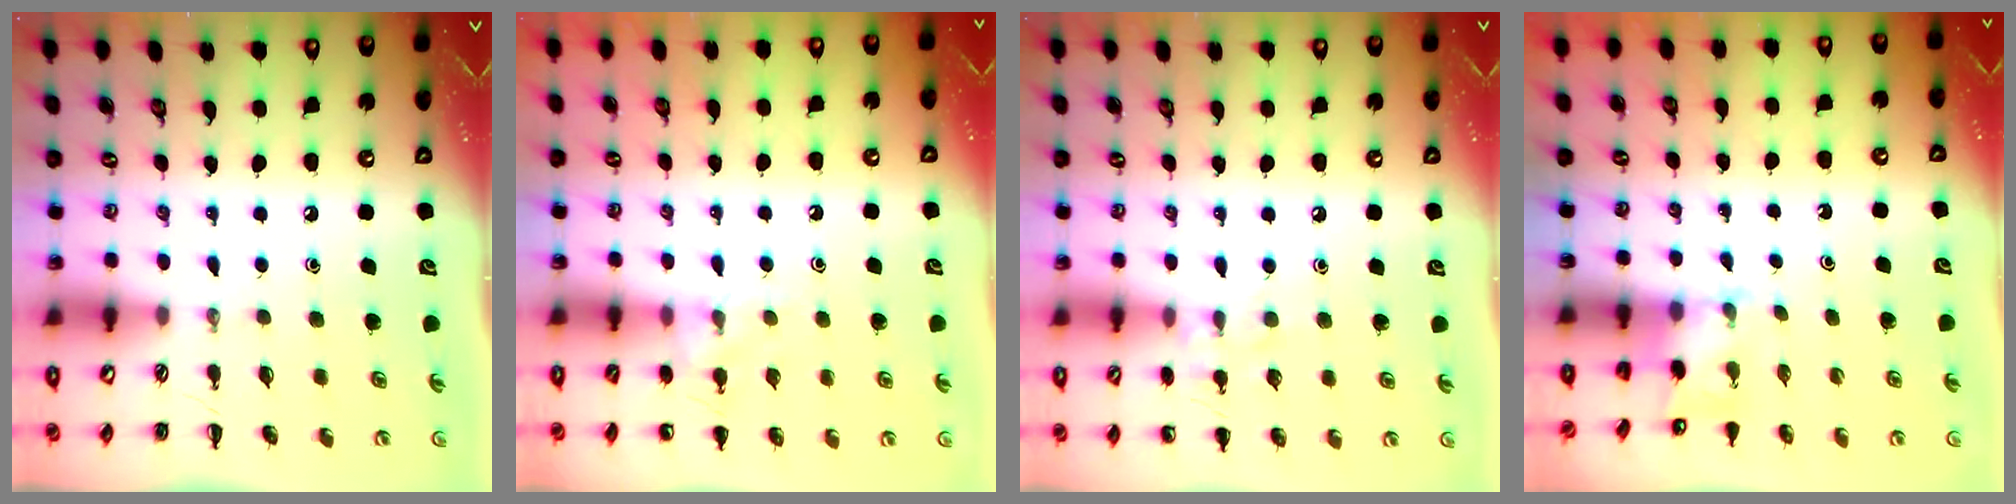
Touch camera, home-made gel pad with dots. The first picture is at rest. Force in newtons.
{"total": 8.7, "press": 8.6, "slide": 1.2}
{"total": 7.4, "press": 7.1, "slide": 2.1}
{"total": 3.8, "press": 3.7, "slide": 0.8}